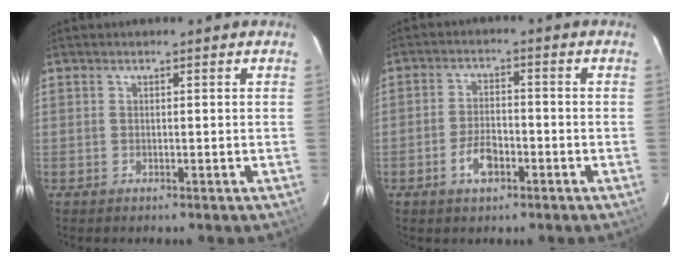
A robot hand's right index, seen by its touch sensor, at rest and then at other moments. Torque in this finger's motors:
{"motor_torque": [0.79, -0.35, 0.10, 0.04]}